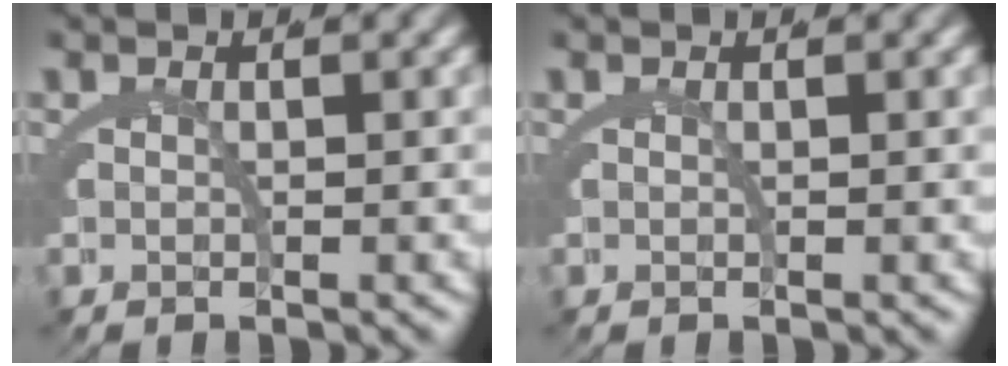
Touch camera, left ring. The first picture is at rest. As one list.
[{"total": 0.0}]